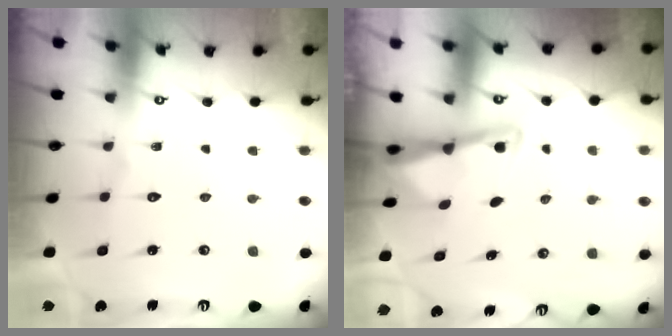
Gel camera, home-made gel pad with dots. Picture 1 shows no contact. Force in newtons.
{"total": 2.9, "press": 2.9, "slide": 0.3}